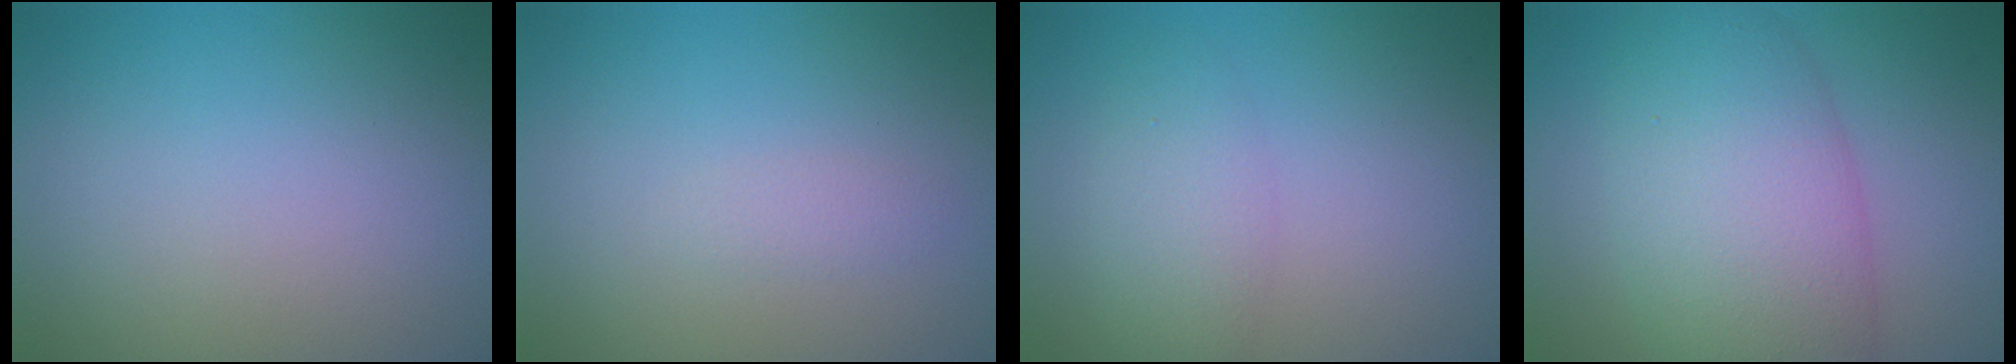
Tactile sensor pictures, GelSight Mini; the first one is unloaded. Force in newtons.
{"total": 0.8, "press": 0.8, "slide": 0.0}
{"total": 2.8, "press": 2.8, "slide": 0.1}
{"total": 9.0, "press": 9.0, "slide": 0.4}